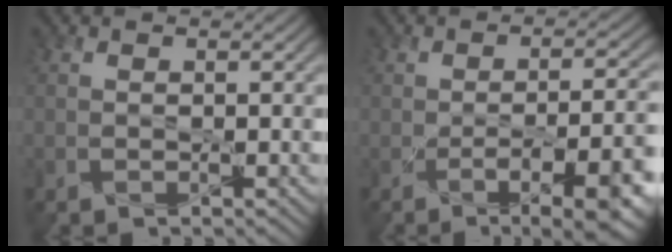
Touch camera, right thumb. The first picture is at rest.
{"total": 8.7, "force": [-3.9, 2.7, 7.3], "torque": [-0.097, -0.019, -0.046]}